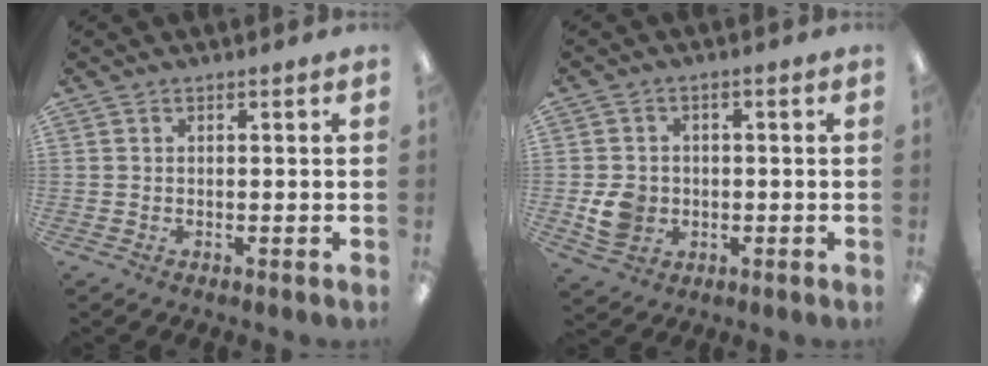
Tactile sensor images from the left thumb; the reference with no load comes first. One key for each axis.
{"total": 6.2, "fx": -1.1, "fy": 5.4, "fz": 2.9, "tx": -0.040, "ty": 0.000, "tz": -0.020}